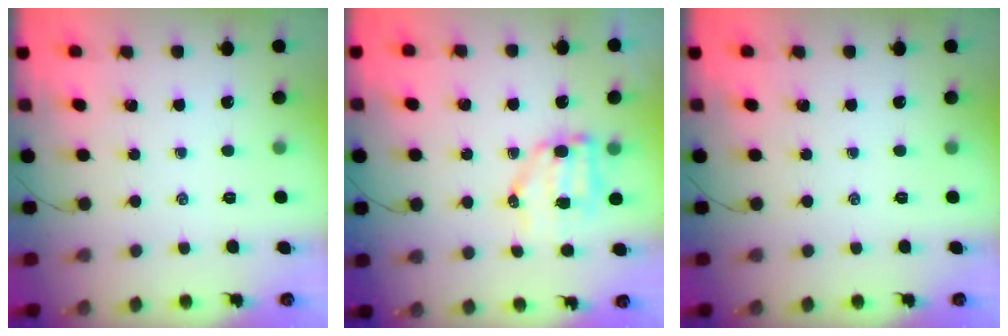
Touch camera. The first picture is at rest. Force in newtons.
{"total": 7.6, "press": 7.5, "slide": 1.2}
{"total": 0.0}